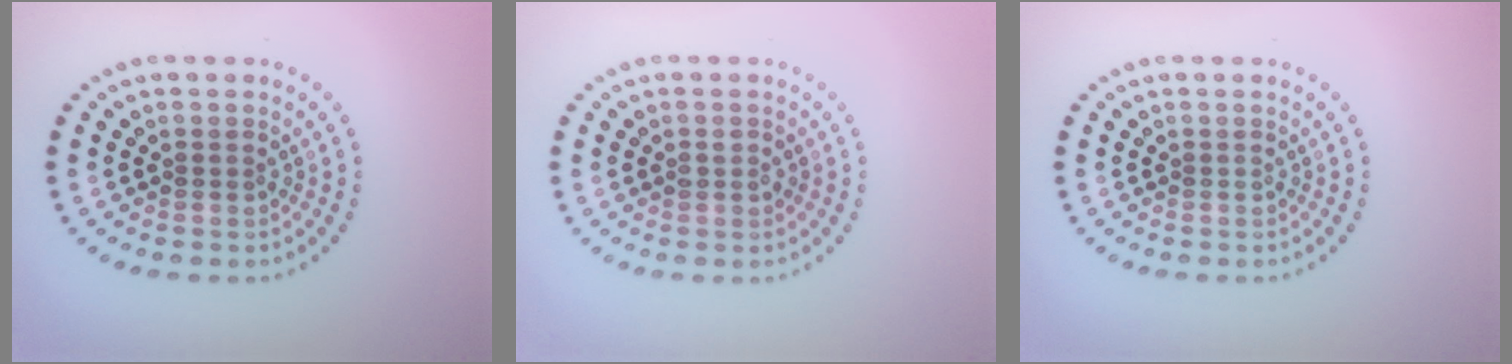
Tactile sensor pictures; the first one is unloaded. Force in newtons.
{"total": 0.8, "press": 0.8, "slide": 0.2}
{"total": 0.0}